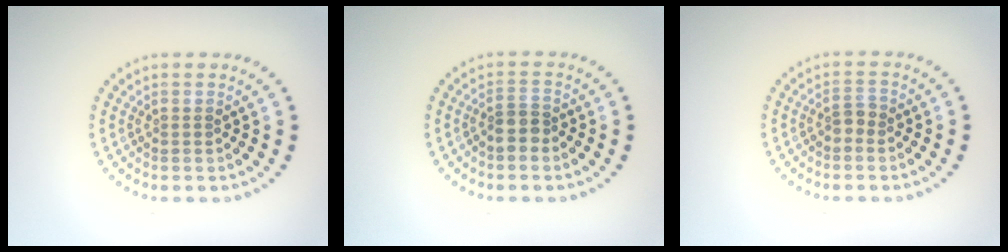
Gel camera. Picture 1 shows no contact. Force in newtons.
{"total": 2.1, "press": 1.7, "slide": 1.1}
{"total": 1.2, "press": 1.0, "slide": 0.6}